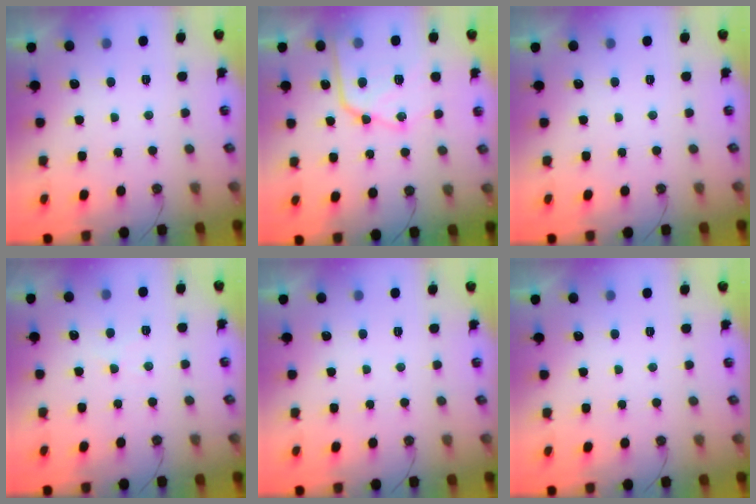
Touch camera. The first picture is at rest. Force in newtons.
{"total": 16.6, "press": 16.5, "slide": 1.6}
{"total": 0.0}
{"total": 5.1, "press": 5.0, "slide": 0.8}
{"total": 0.0}
{"total": 0.0}